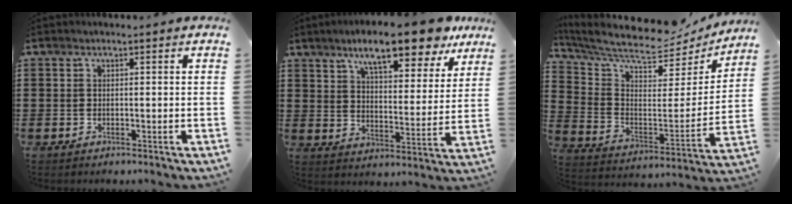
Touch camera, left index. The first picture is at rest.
{"total": 11.7, "force": [9.1, 2.1, 7.1], "torque": [-0.132, -0.031, 0.153]}
{"total": 6.9, "force": [6.4, 1.5, 2.1], "torque": [-0.077, -0.059, 0.107]}